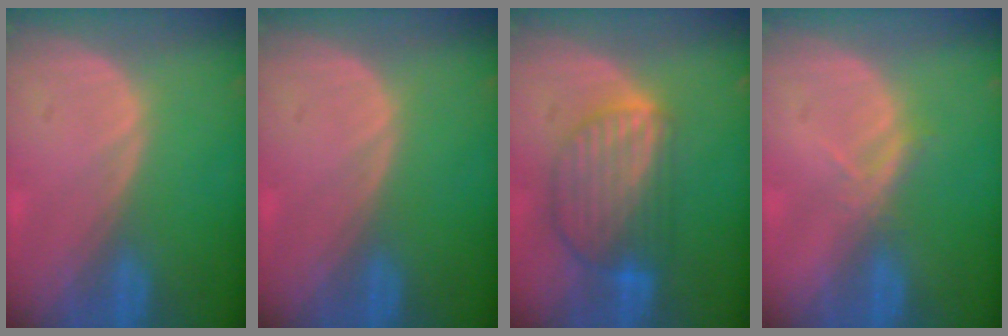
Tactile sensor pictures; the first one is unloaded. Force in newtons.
{"total": 0.0}
{"total": 9.0, "press": 7.8, "slide": 4.4}
{"total": 2.1, "press": 1.9, "slide": 0.9}